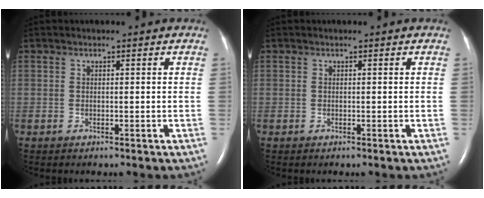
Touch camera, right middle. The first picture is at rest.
{"total": 0.0}